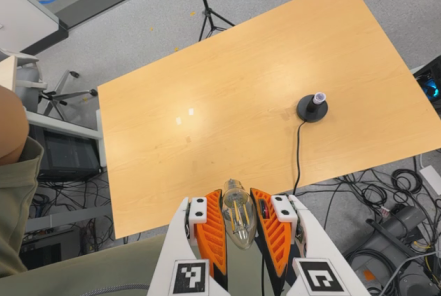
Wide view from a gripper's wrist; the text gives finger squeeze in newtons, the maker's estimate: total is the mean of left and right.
{"total": 23.3, "left": 25.3, "right": 21.3}